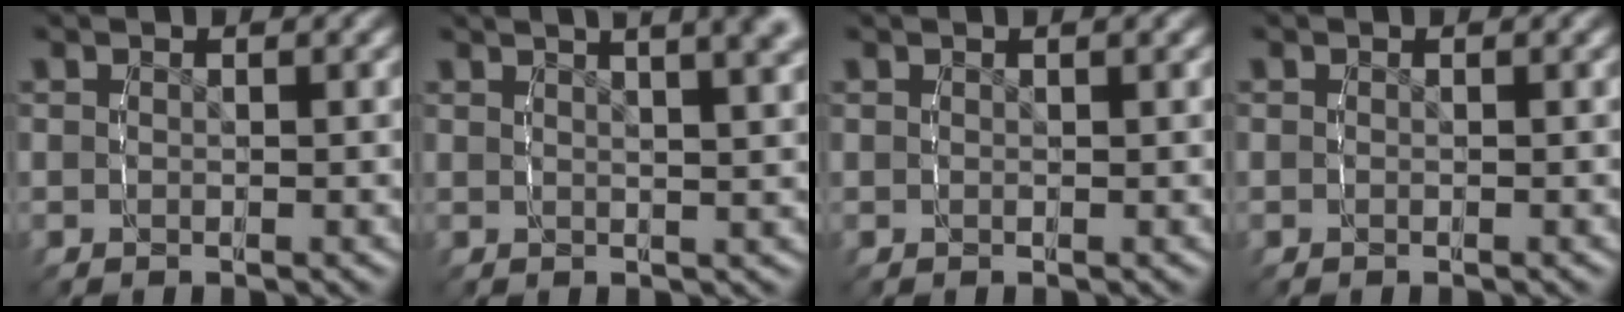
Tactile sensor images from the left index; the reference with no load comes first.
{"total": 8.6, "force": [5.2, 3.9, 5.6], "torque": [-0.066, 0.022, 0.065]}
{"total": 1.0, "force": [0.8, 0.2, 0.7], "torque": [-0.004, 0.007, 0.009]}
{"total": 0.5, "force": [-0.4, -0.3, -0.2], "torque": [0.001, -0.002, -0.004]}